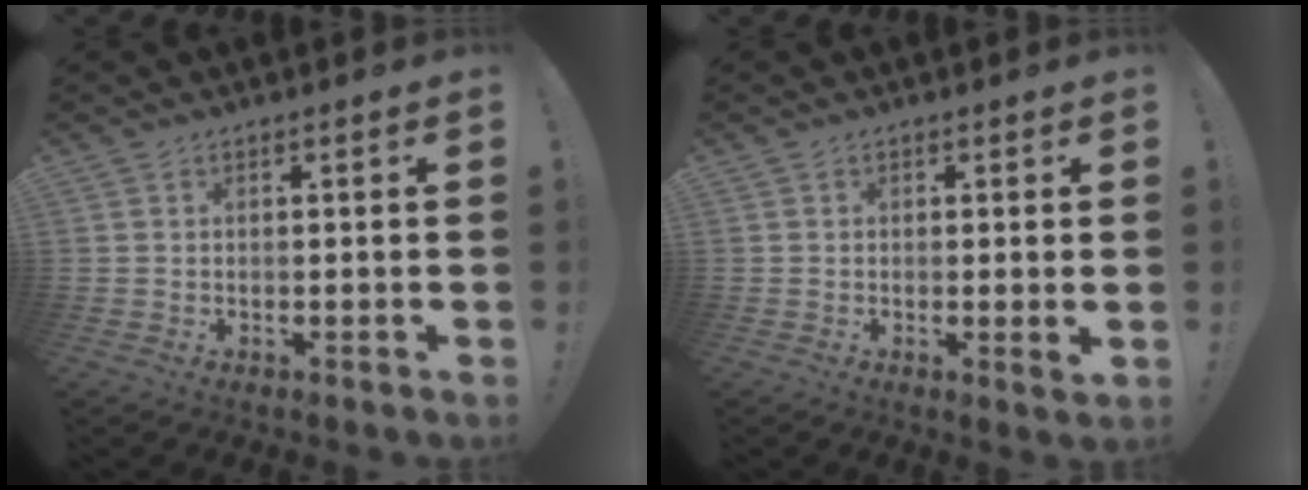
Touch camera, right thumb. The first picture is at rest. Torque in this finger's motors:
{"motor_torque": [0.11, -0.18, 0.14, 0.17, 0.00]}